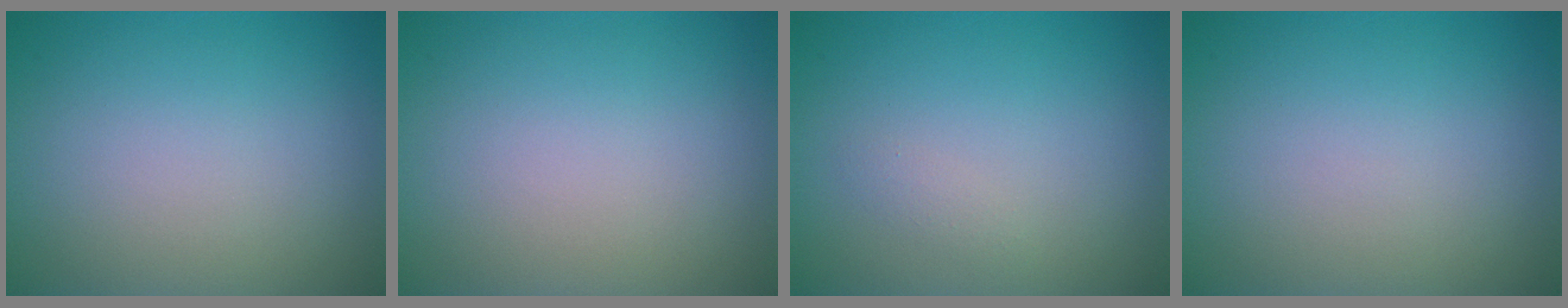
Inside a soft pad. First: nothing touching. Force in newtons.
{"total": 0.0}
{"total": 0.7, "press": 0.7, "slide": 0.1}
{"total": 0.0}